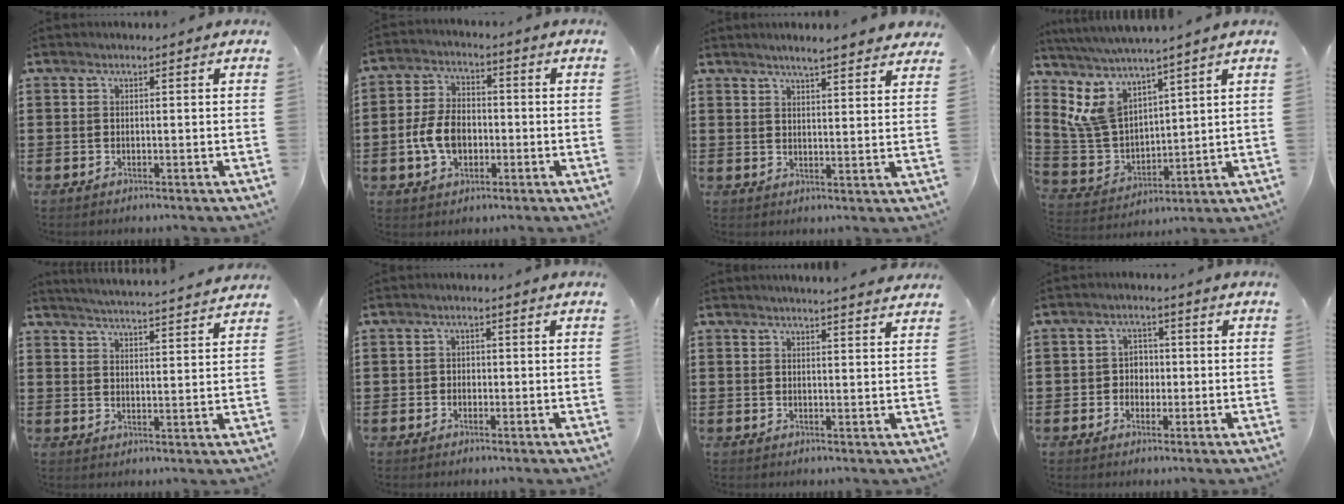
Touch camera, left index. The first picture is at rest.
{"total": 7.3, "force": [-1.8, 4.8, 5.2], "torque": [-0.129, 0.004, -0.041]}
{"total": 3.5, "force": [3.4, -0.5, 0.6], "torque": [-0.022, -0.014, 0.060]}
{"total": 7.3, "force": [5.4, 3.2, 3.8], "torque": [-0.118, -0.033, 0.095]}
{"total": 4.0, "force": [3.9, -0.9, 0.3], "torque": [-0.023, -0.031, 0.065]}
{"total": 1.2, "force": [-0.3, 1.1, 0.4], "torque": [-0.011, 0.004, -0.008]}
{"total": 2.3, "force": [2.3, -0.3, 0.4], "torque": [-0.013, -0.006, 0.043]}
{"total": 2.9, "force": [-0.6, 2.6, 1.2], "torque": [-0.033, 0.008, -0.017]}